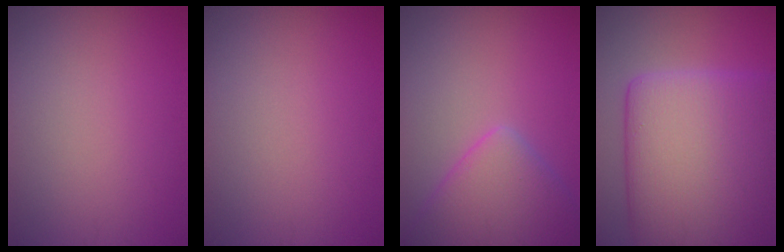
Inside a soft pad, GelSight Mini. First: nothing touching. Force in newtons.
{"total": 0.0}
{"total": 5.3, "press": 5.3, "slide": 0.4}
{"total": 14.6, "press": 14.6, "slide": 0.8}